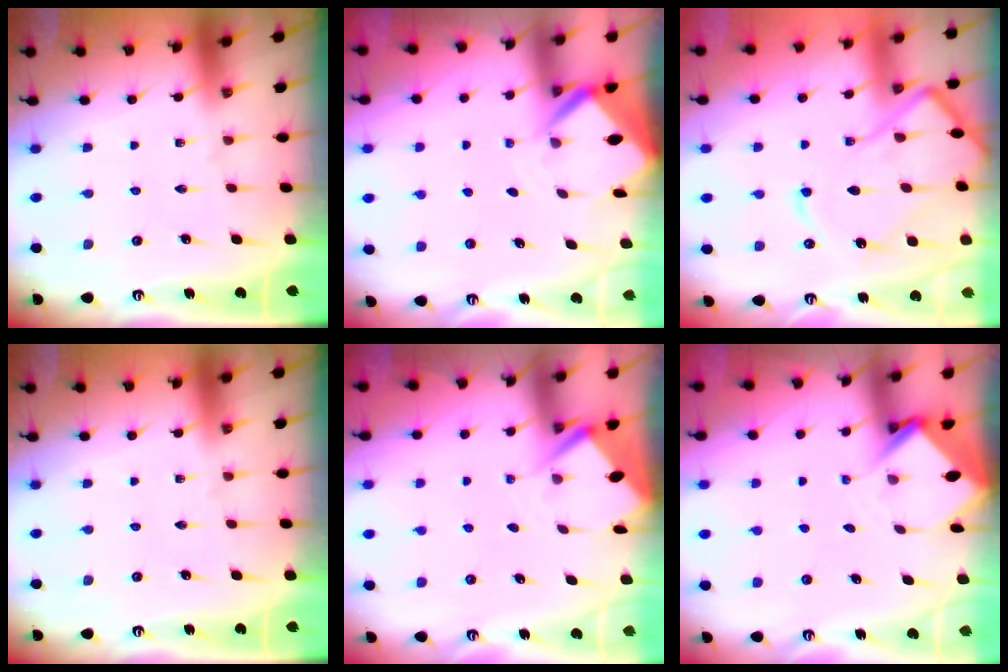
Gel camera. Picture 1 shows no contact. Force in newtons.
{"total": 3.4, "press": 3.4, "slide": 0.2}
{"total": 12.9, "press": 12.8, "slide": 1.3}
{"total": 0.0}
{"total": 2.7, "press": 2.7, "slide": 0.3}
{"total": 3.5, "press": 3.5, "slide": 0.3}